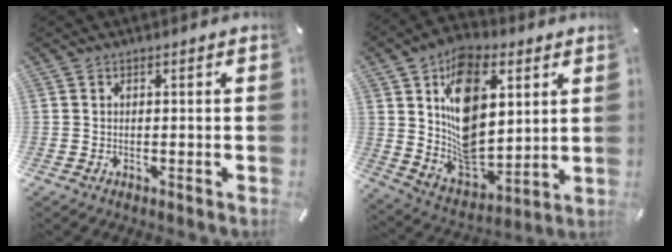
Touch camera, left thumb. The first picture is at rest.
{"total": 16.8, "force": [6.0, 11.4, 10.9], "torque": [-0.195, -0.030, 0.111]}